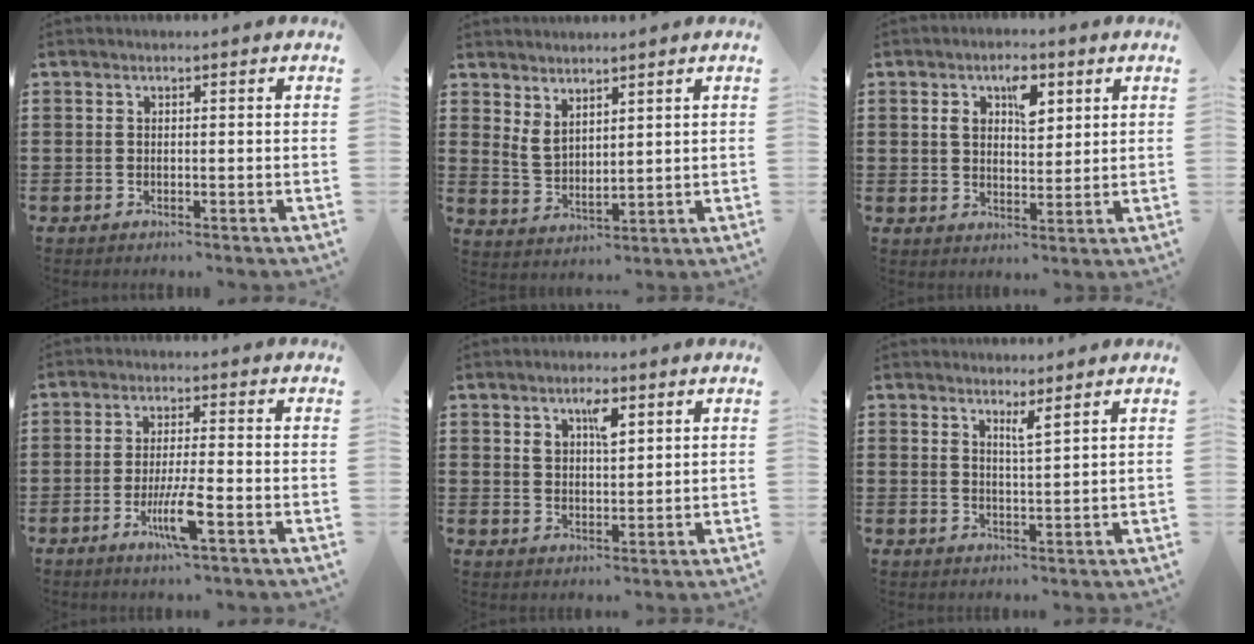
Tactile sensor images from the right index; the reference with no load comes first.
{"total": 2.9, "force": [2.5, 0.7, 1.2], "torque": [-0.032, -0.001, 0.048]}
{"total": 5.4, "force": [2.4, 2.5, 4.1], "torque": [-0.074, 0.006, 0.036]}
{"total": 6.5, "force": [-2.7, 0.7, 5.9], "torque": [-0.114, -0.015, -0.049]}
{"total": 4.1, "force": [2.3, 1.6, 3.0], "torque": [-0.042, -0.002, 0.034]}
{"total": 2.3, "force": [1.9, -0.2, 1.2], "torque": [-0.020, -0.004, 0.033]}